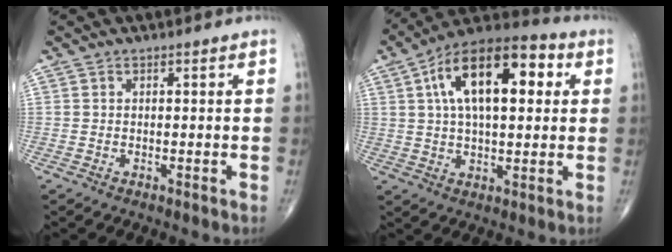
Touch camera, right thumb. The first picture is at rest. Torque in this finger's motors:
{"motor_torque": [0.63, 4.33, 1.70, 0.44, 0.18]}